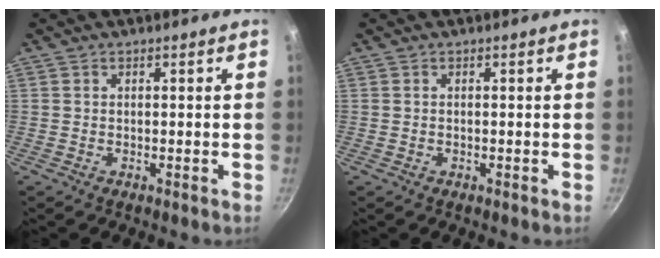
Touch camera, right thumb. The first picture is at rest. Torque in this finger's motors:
{"motor_torque": [0.24, -0.11, 0.18, -0.30, -0.03]}